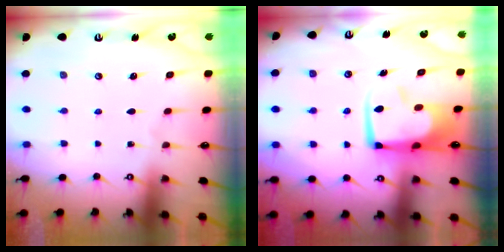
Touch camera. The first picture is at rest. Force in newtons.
{"total": 9.9, "press": 9.8, "slide": 1.2}